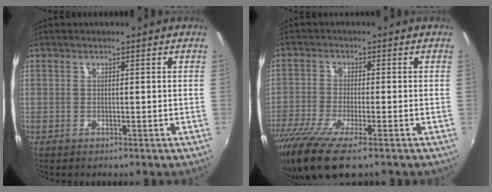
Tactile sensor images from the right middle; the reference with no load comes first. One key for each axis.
{"total": 11.3, "fx": -7.8, "fy": 2.3, "fz": 7.9, "tx": -0.179, "ty": -0.048, "tz": -0.146}